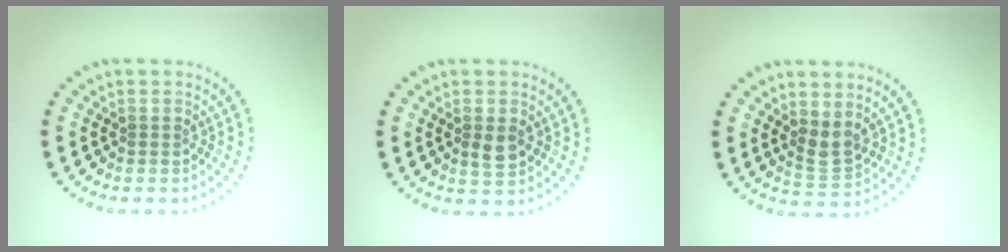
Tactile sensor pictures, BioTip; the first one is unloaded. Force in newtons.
{"total": 1.8, "press": 1.8, "slide": 0.1}
{"total": 2.1, "press": 1.7, "slide": 1.2}